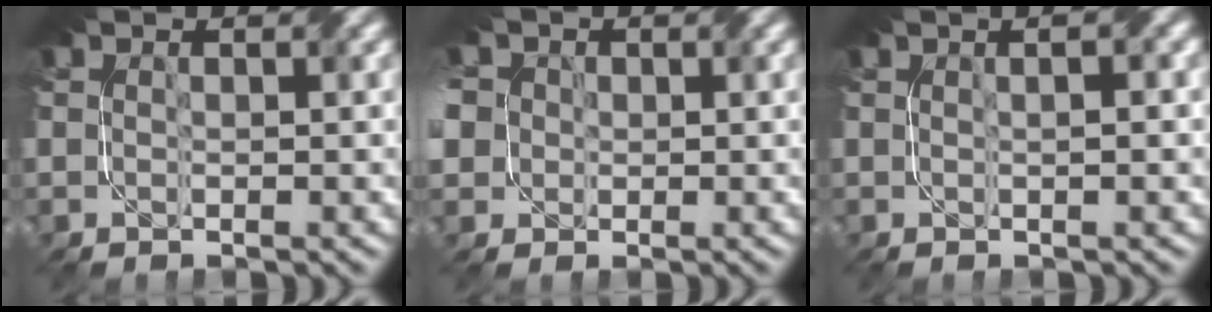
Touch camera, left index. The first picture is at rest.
{"total": 7.4, "force": [1.4, 6.2, 3.8], "torque": [-0.091, 0.031, -0.004]}
{"total": 3.8, "force": [1.0, 1.7, 3.2], "torque": [-0.022, 0.016, -0.008]}